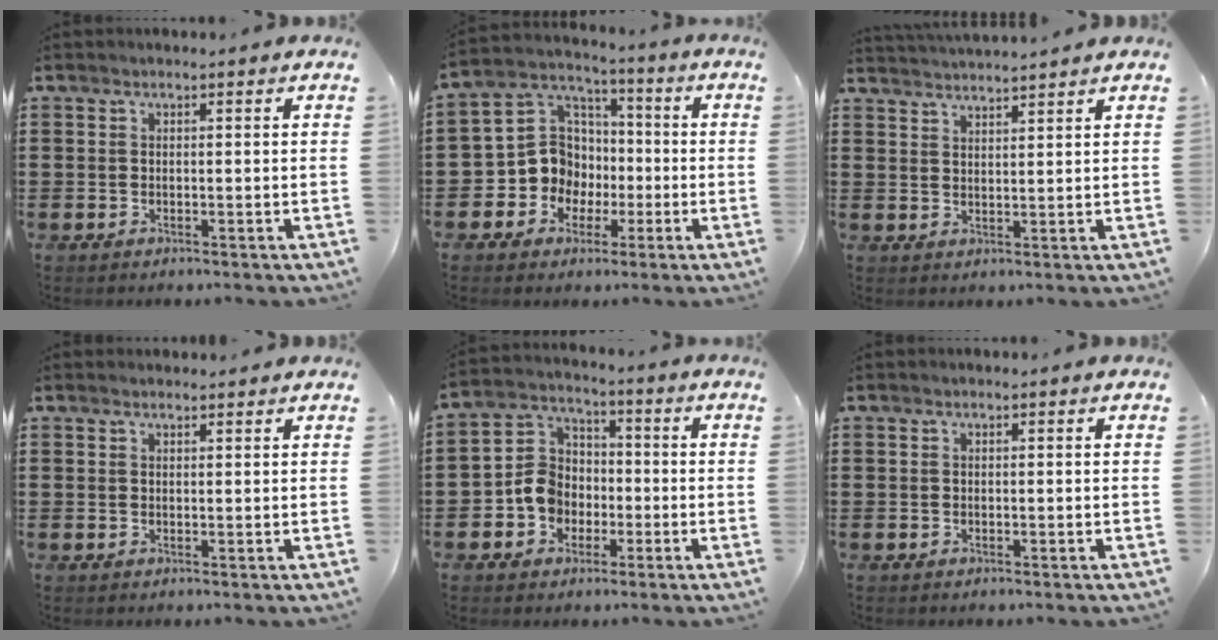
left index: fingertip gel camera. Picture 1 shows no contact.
{"total": 10.1, "force": [-2.1, 9.3, 3.3], "torque": [-0.118, 0.006, -0.039]}
{"total": 2.5, "force": [2.4, -0.5, -0.1], "torque": [-0.006, -0.009, 0.045]}
{"total": 0.9, "force": [0.9, 0.0, 0.2], "torque": [-0.005, -0.001, 0.017]}
{"total": 7.1, "force": [-2.4, 6.1, 2.7], "torque": [-0.083, 0.015, -0.051]}
{"total": 0.0}